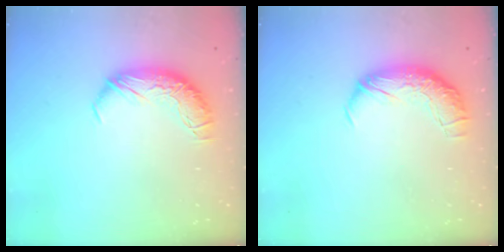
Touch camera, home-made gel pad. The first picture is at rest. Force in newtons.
{"total": 2.4, "press": 1.1, "slide": 2.1}